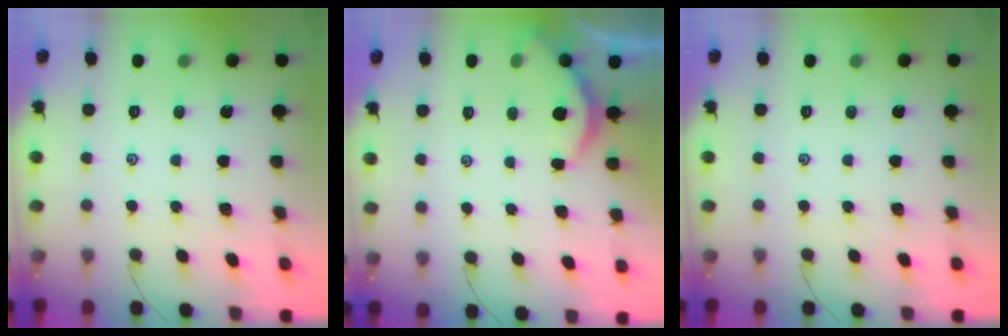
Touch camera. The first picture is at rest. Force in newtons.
{"total": 2.5, "press": 2.5, "slide": 0.4}
{"total": 0.0}